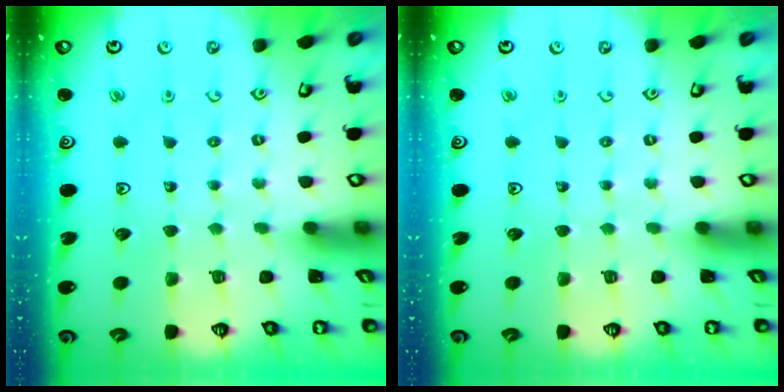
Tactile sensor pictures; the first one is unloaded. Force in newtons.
{"total": 0.0}